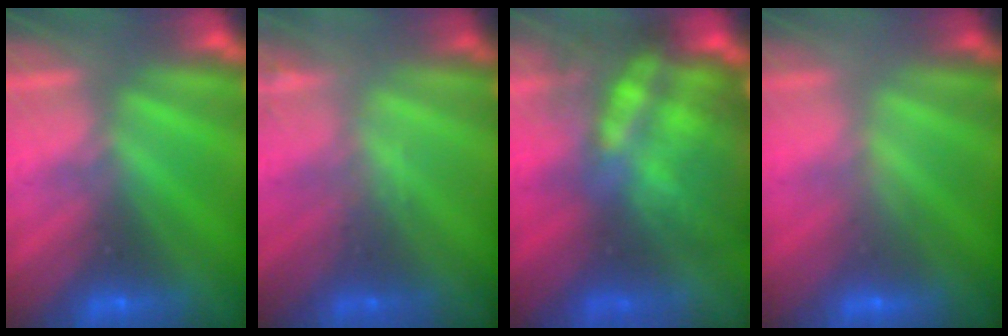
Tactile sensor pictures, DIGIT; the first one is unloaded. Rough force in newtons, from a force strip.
{"total": 1.9}
{"total": 13.2}
{"total": 2.2}